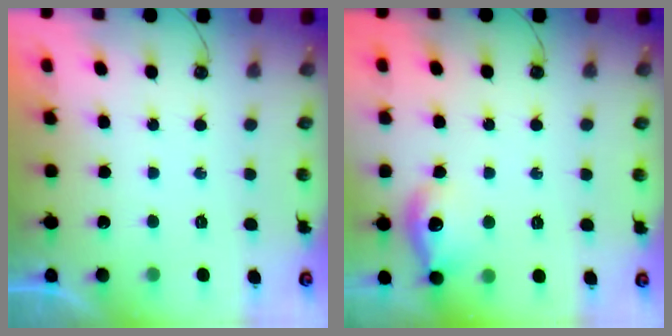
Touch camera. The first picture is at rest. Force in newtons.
{"total": 12.7, "press": 12.7, "slide": 1.0}